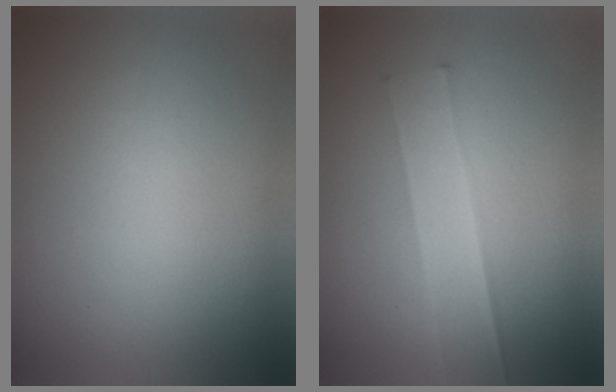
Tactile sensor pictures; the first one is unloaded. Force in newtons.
{"total": 2.4}